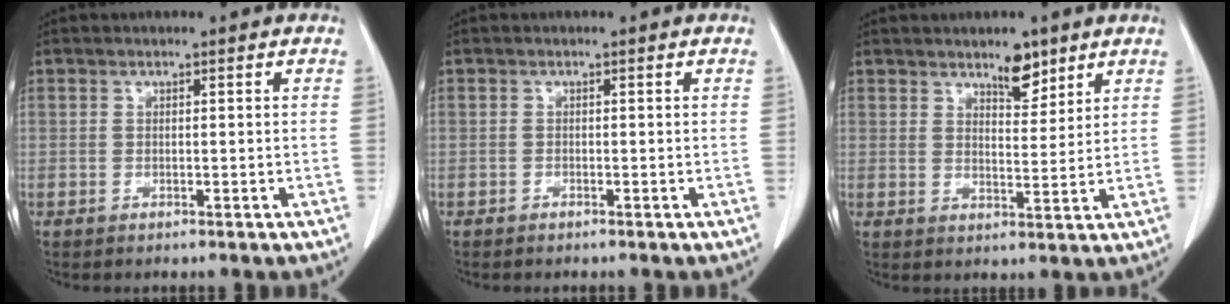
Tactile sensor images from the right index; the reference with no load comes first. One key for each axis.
{"total": 0.0}
{"total": 4.6, "fx": 3.4, "fy": 1.7, "fz": 2.5, "tx": -0.037, "ty": -0.006, "tz": 0.055}